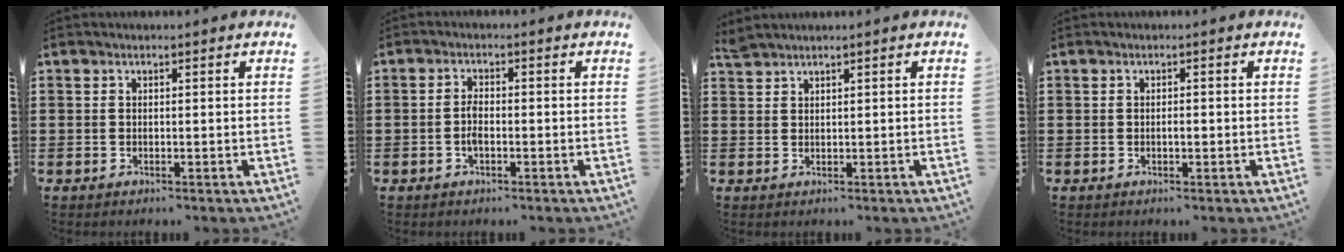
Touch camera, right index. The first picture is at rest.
{"total": 2.6, "force": [-0.8, 1.1, 2.2], "torque": [-0.050, -0.001, -0.017]}
{"total": 1.3, "force": [1.3, 0.0, 0.3], "torque": [-0.009, -0.001, 0.025]}
{"total": 1.1, "force": [-0.3, 0.3, 1.0], "torque": [-0.020, -0.002, -0.005]}